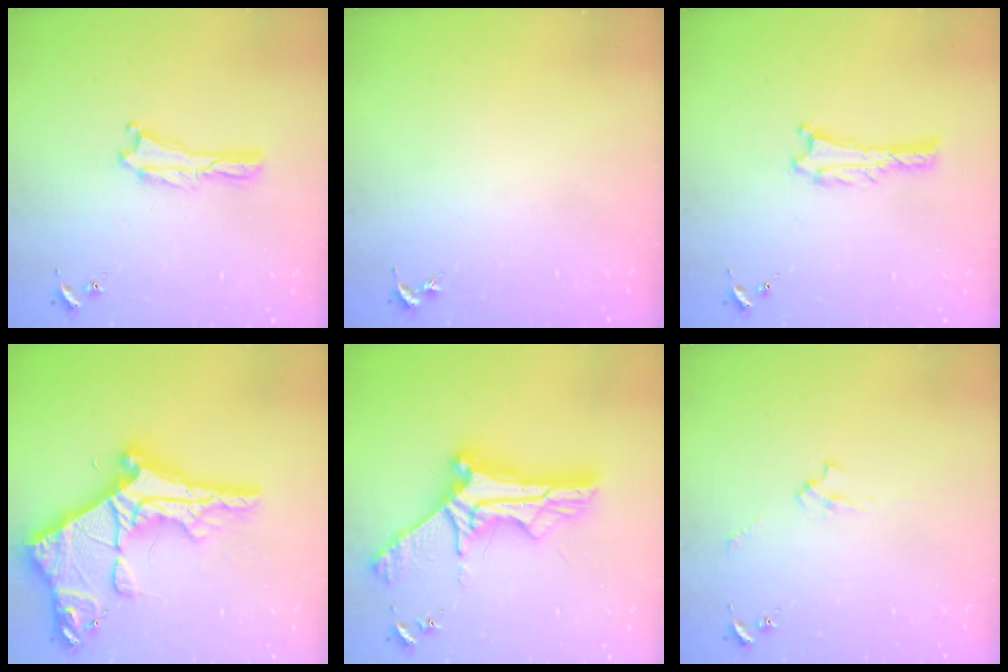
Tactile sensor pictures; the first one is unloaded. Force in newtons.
{"total": 0.0}
{"total": 0.9, "press": 0.8, "slide": 0.1}
{"total": 12.9, "press": 12.9, "slide": 1.3}
{"total": 11.2, "press": 11.2, "slide": 0.8}
{"total": 2.4, "press": 2.4, "slide": 0.4}